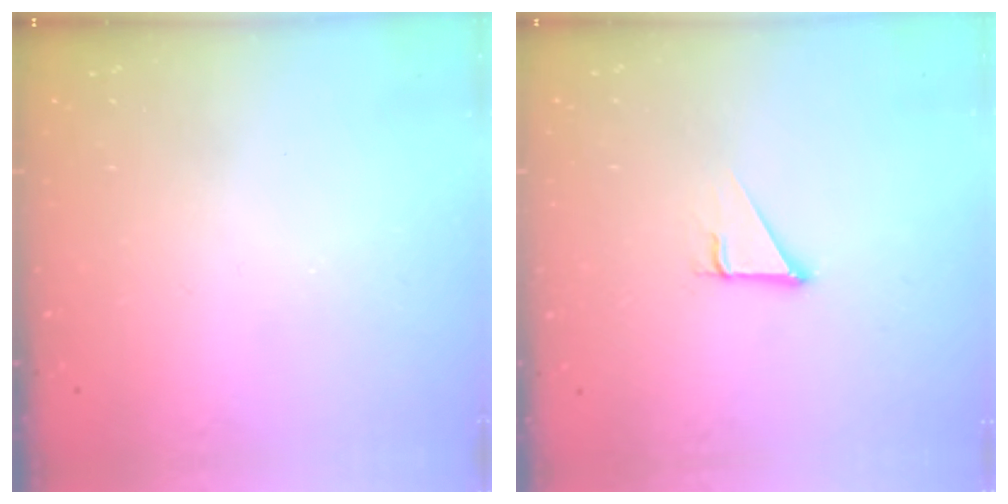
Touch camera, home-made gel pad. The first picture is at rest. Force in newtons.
{"total": 2.9, "press": 2.8, "slide": 0.2}